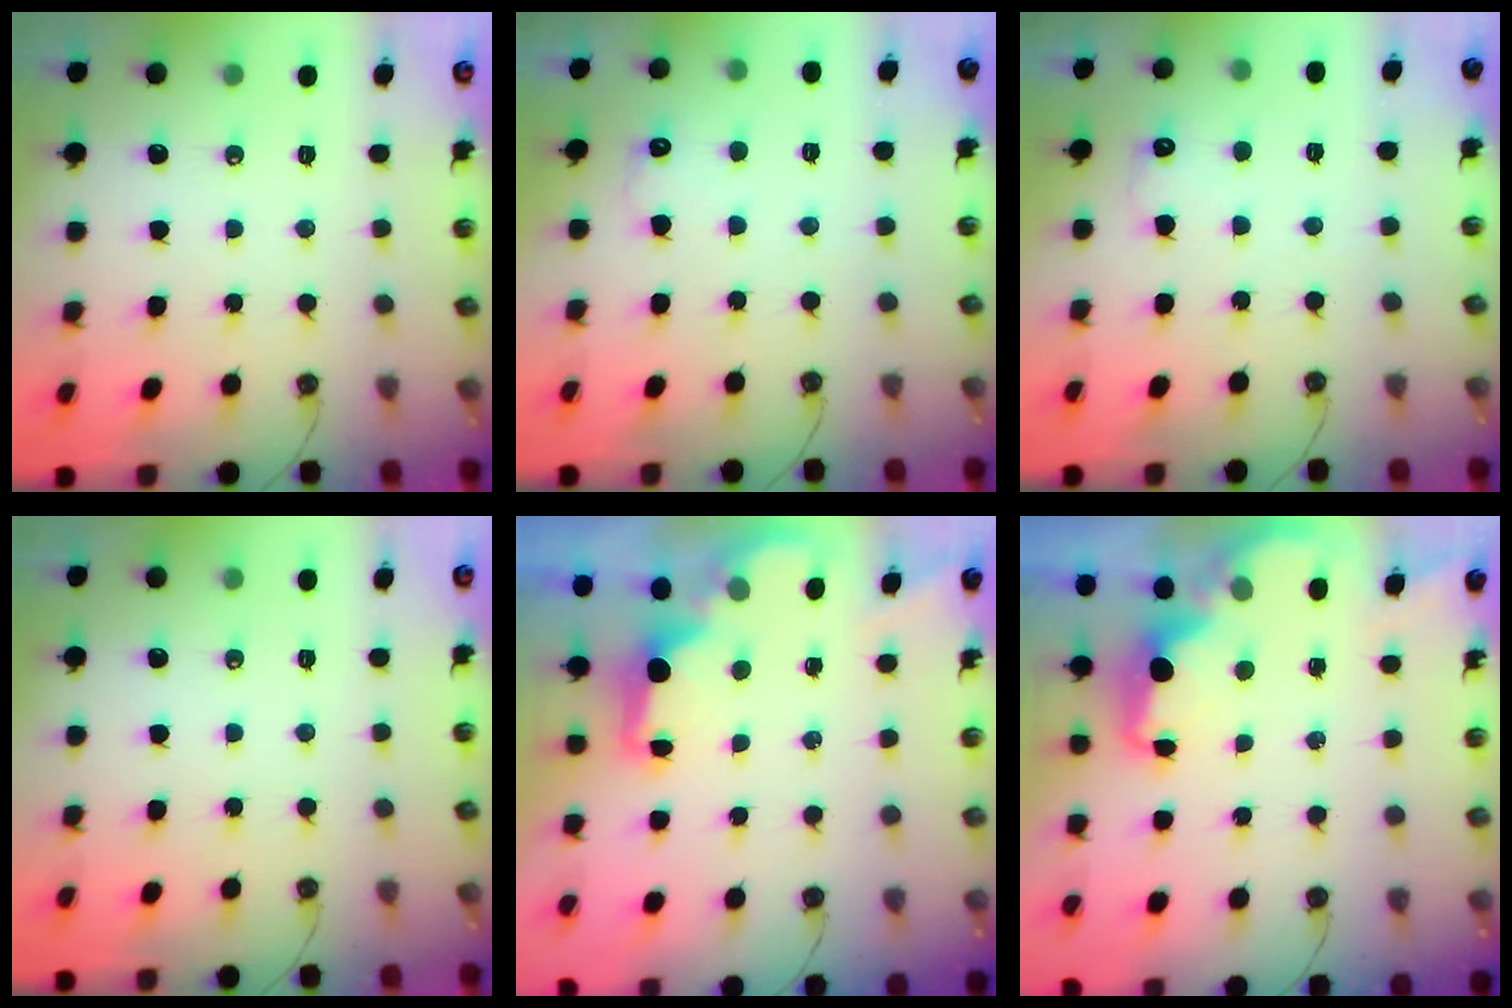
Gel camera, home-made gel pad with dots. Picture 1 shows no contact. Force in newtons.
{"total": 5.3, "press": 5.2, "slide": 1.1}
{"total": 5.3, "press": 5.2, "slide": 1.1}
{"total": 0.0}
{"total": 1.6, "press": 1.5, "slide": 0.6}
{"total": 2.0, "press": 1.9, "slide": 0.7}